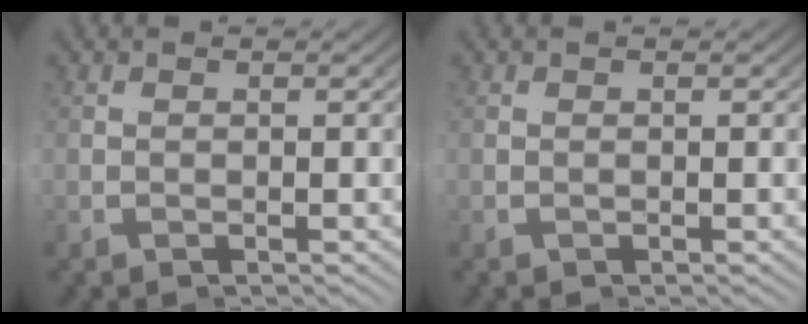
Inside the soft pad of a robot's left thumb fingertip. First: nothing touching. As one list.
[{"total": 0.0}]